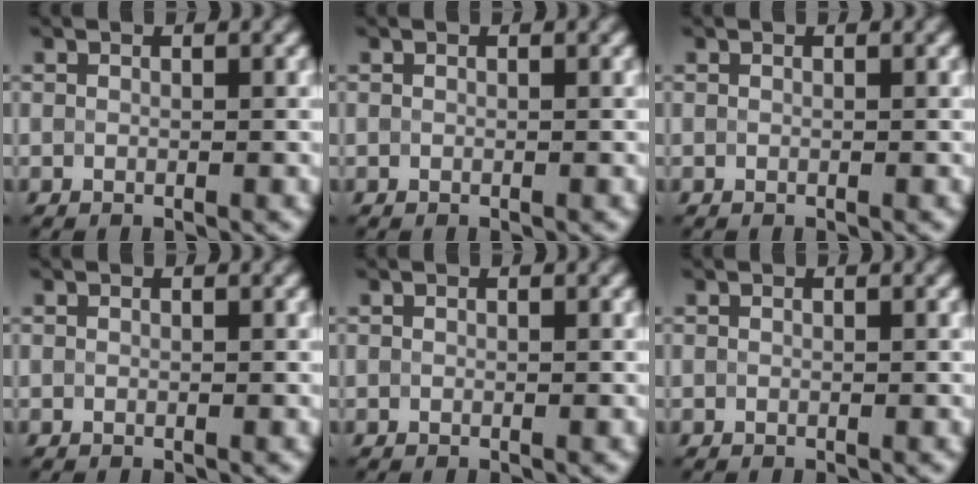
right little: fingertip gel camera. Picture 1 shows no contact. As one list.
[{"total": 0.0}, {"total": 0.0}, {"total": 0.0}, {"total": 0.0}, {"total": 0.0}]